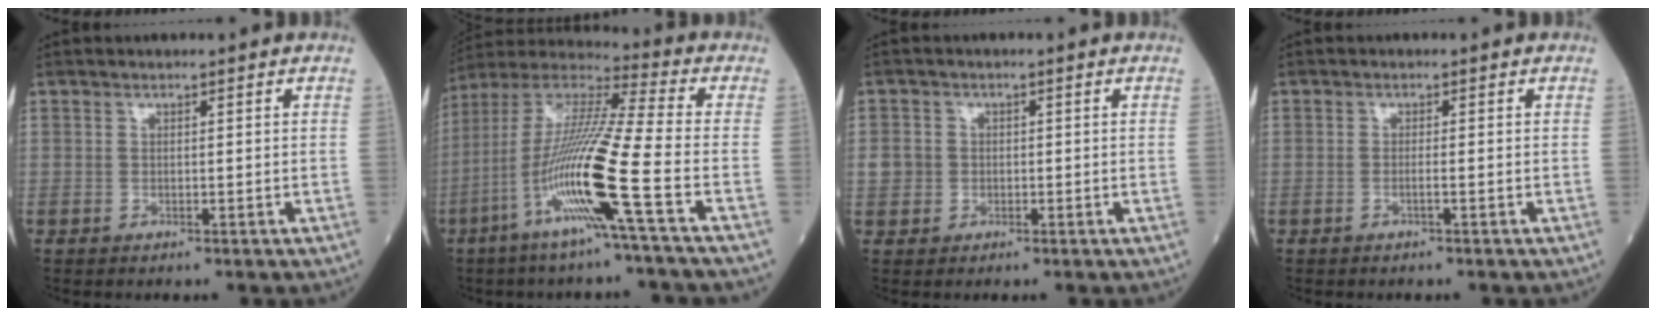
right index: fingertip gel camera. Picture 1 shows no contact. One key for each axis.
{"total": 17.1, "fx": -6.1, "fy": -1.4, "fz": 15.9, "tx": -0.318, "ty": -0.014, "tz": -0.124}
{"total": 2.8, "fx": -0.1, "fy": 2.7, "fz": 0.7, "tx": -0.004, "ty": 0.011, "tz": 0.004}
{"total": 0.6, "fx": -0.2, "fy": -0.1, "fz": 0.6, "tx": -0.008, "ty": 0.003, "tz": -0.003}